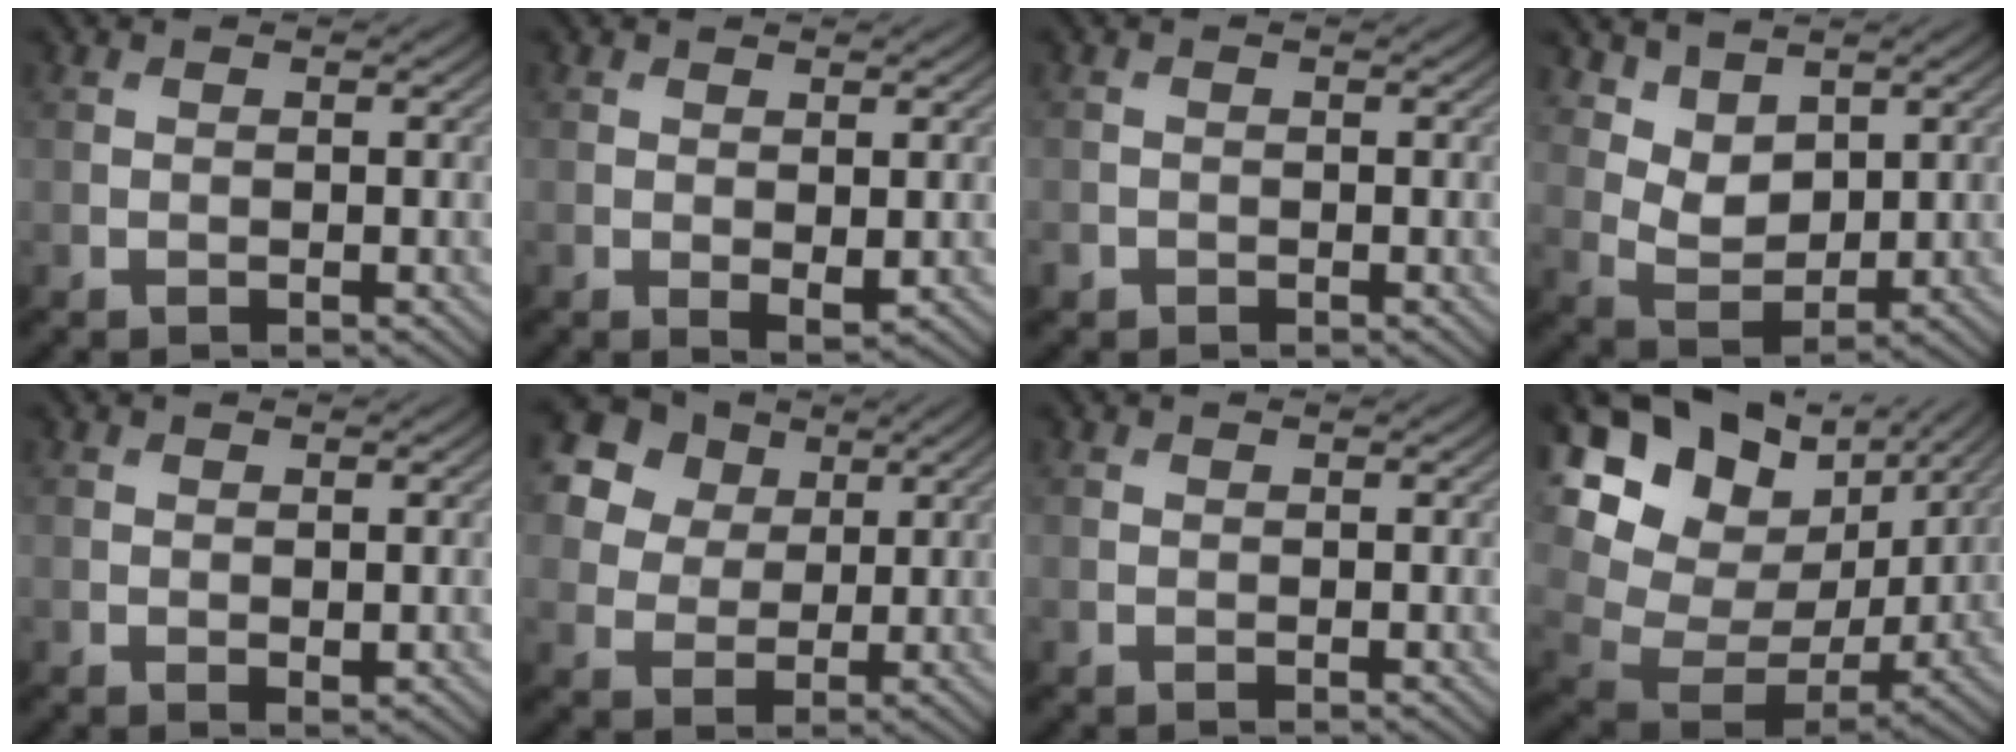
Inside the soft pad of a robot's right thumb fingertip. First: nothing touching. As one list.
[{"total": 1.6, "force": [0.4, 0.8, 1.3], "torque": [-0.025, -0.009, 0.012]}, {"total": 1.0, "force": [-0.5, 0.8, 0.1], "torque": [-0.002, -0.006, -0.014]}, {"total": 5.2, "force": [3.6, 2.9, 2.4], "torque": [-0.066, -0.015, 0.074]}, {"total": 0.8, "force": [0.3, 0.5, 0.5], "torque": [-0.007, -0.005, 0.009]}, {"total": 15.8, "force": [8.5, 11.7, 6.5], "torque": [-0.226, 0.034, 0.172]}, {"total": 0.0}, {"total": 18.8, "force": [8.3, 13.0, 10.6], "torque": [-0.265, 0.022, 0.175]}]